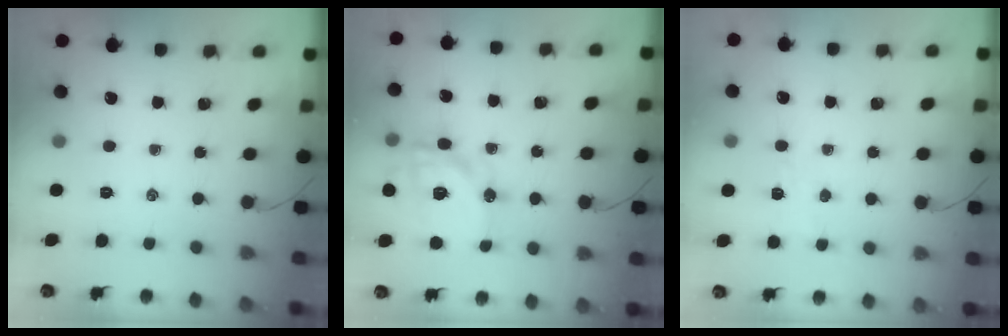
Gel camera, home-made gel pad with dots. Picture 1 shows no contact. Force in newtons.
{"total": 17.4, "press": 17.1, "slide": 3.1}
{"total": 2.6, "press": 2.5, "slide": 0.9}